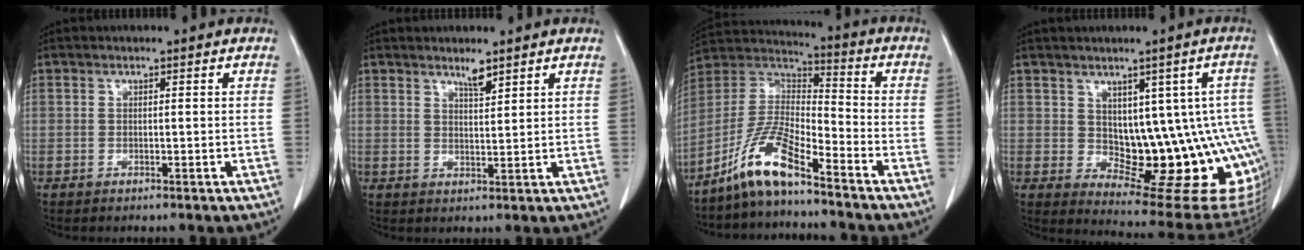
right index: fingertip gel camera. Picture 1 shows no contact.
{"total": 2.5, "force": [2.1, 0.3, 1.4], "torque": [-0.029, -0.004, 0.039]}
{"total": 10.8, "force": [-7.9, 1.3, 7.2], "torque": [-0.159, 0.008, -0.156]}
{"total": 15.3, "force": [-0.7, 6.4, 13.9], "torque": [-0.115, 0.019, 0.017]}